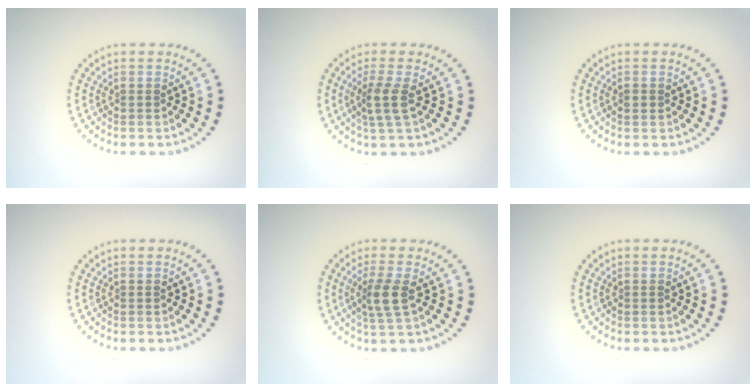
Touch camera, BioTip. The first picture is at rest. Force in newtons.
{"total": 2.5, "press": 2.0, "slide": 1.4}
{"total": 0.9, "press": 0.9, "slide": 0.1}
{"total": 0.0}
{"total": 2.6, "press": 2.0, "slide": 1.7}
{"total": 0.0}